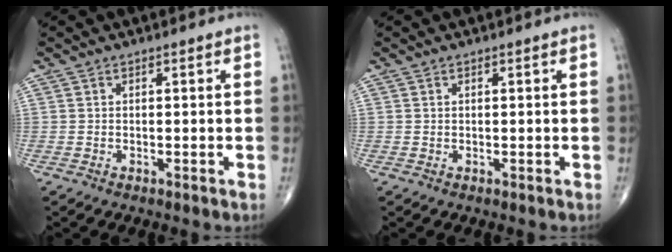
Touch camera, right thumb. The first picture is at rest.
{"total": 0.0}